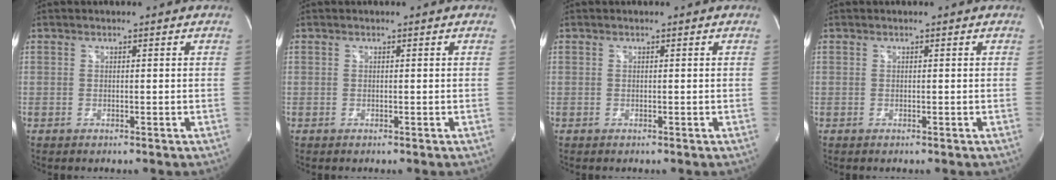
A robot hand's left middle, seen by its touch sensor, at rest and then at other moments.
{"total": 0.0}
{"total": 0.0}
{"total": 0.0}